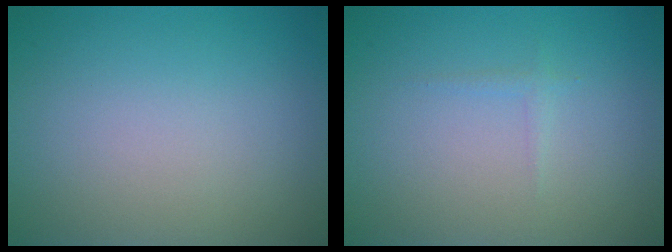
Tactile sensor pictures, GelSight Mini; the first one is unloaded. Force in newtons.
{"total": 0.6, "press": 0.6, "slide": 0.0}